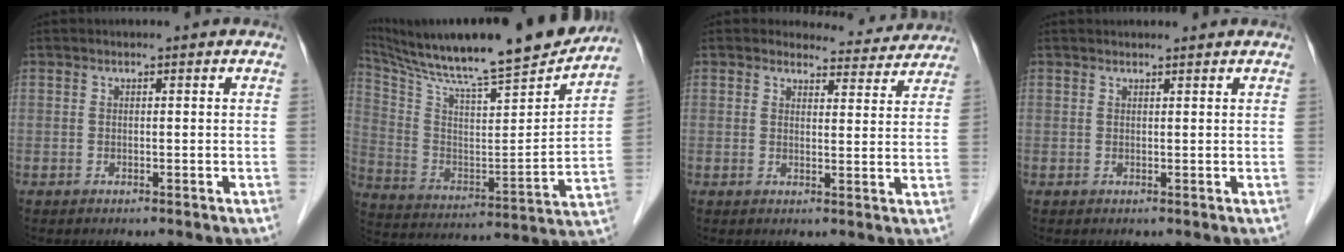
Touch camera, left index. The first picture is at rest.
{"total": 26.1, "force": [22.5, 1.7, 13.2], "torque": [-0.237, -0.033, 0.347]}
{"total": 6.6, "force": [6.3, 1.9, -0.3], "torque": [0.013, -0.007, 0.063]}
{"total": 2.6, "force": [2.6, 0.2, 0.5], "torque": [-0.008, 0.017, 0.034]}